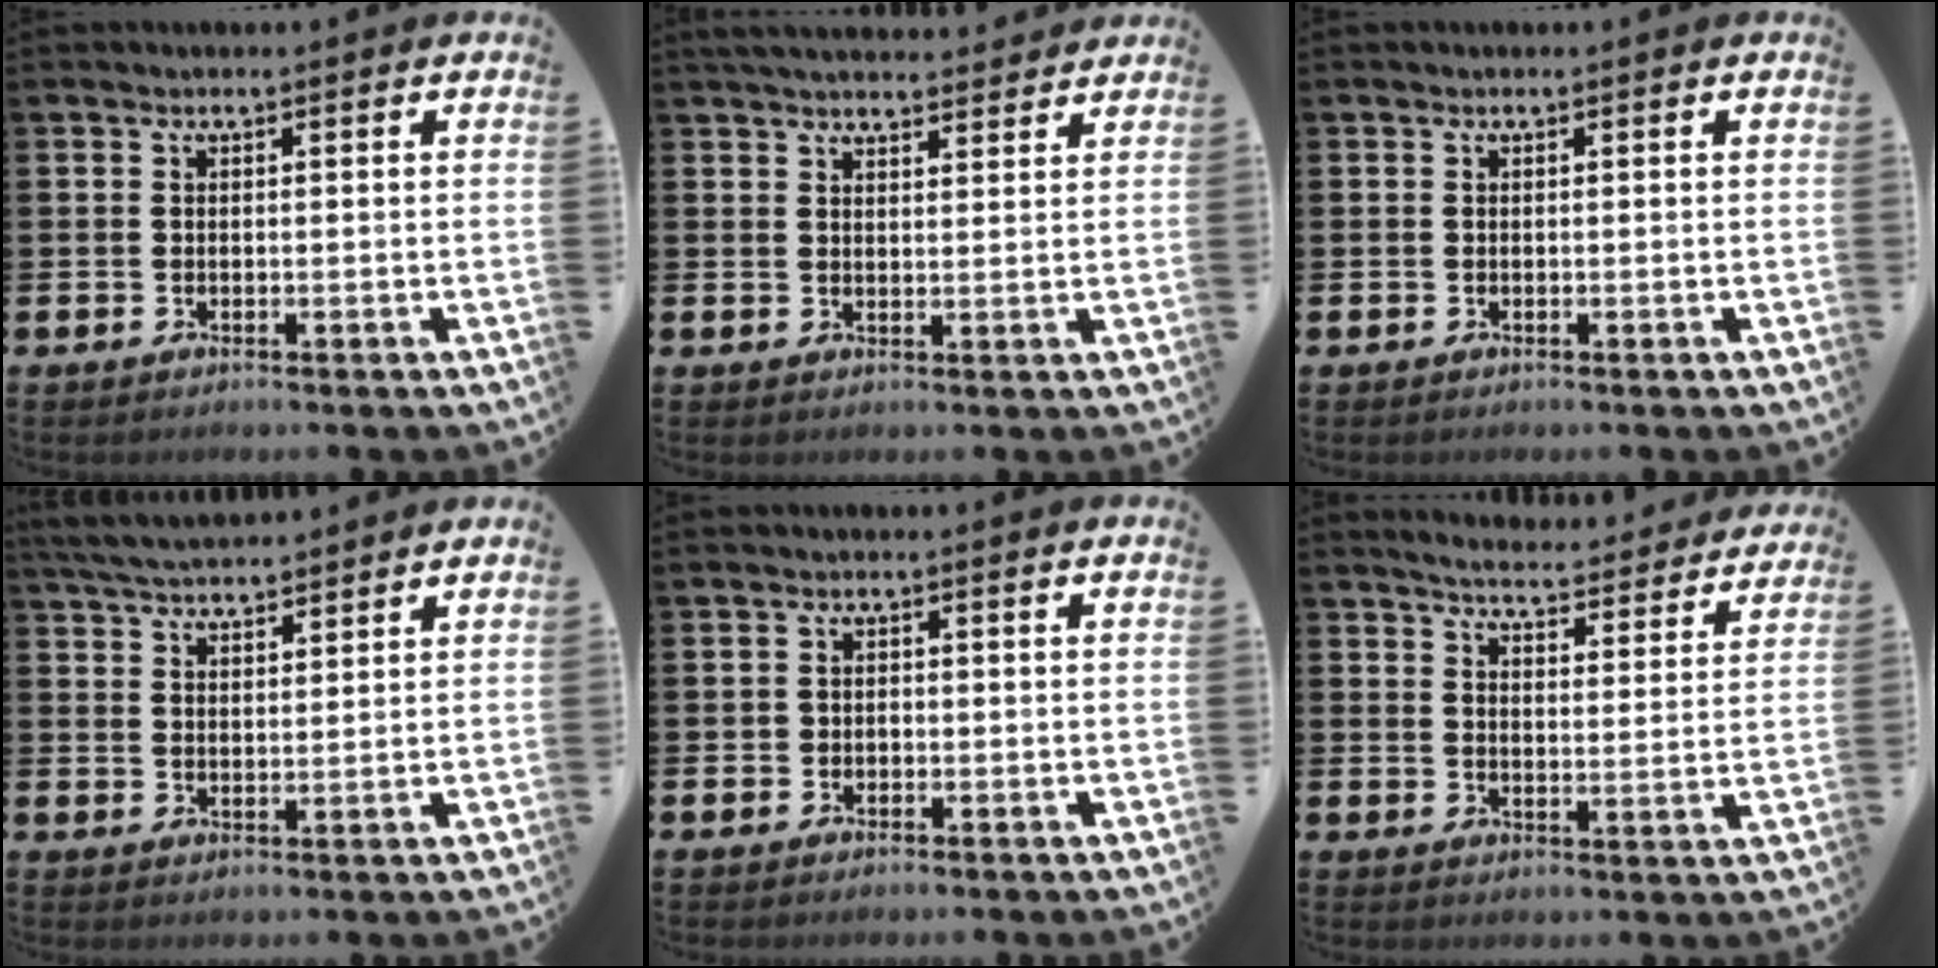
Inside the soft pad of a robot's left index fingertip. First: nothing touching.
{"total": 3.9, "force": [3.8, 0.5, 0.5], "torque": [-0.015, -0.017, 0.071]}
{"total": 0.0}
{"total": 4.6, "force": [4.5, 0.4, 0.7], "torque": [-0.032, -0.016, 0.083]}
{"total": 1.1, "force": [-0.3, 1.0, 0.3], "torque": [0.006, 0.000, -0.012]}
{"total": 5.0, "force": [5.0, 0.3, 0.7], "torque": [-0.030, -0.042, 0.084]}